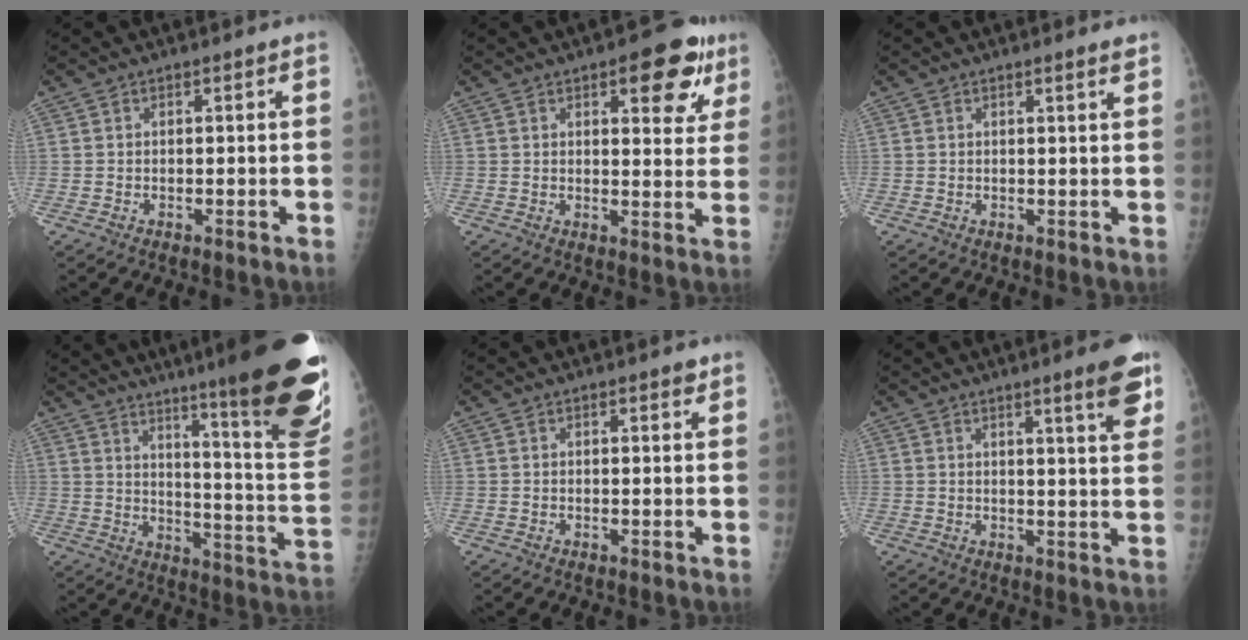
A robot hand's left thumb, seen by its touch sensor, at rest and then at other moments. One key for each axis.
{"total": 10.5, "fx": 5.5, "fy": 4.4, "fz": 7.8, "tx": -0.055, "ty": -0.019, "tz": 0.063}
{"total": 1.6, "fx": 1.2, "fy": -0.2, "fz": 1.0, "tx": -0.012, "ty": -0.005, "tz": 0.017}
{"total": 27.8, "fx": 18.4, "fy": 2.8, "fz": 20.7, "tx": -0.231, "ty": -0.105, "tz": 0.253}
{"total": 1.4, "fx": 0.9, "fy": 0.4, "fz": 0.9, "tx": -0.008, "ty": -0.004, "tz": 0.011}
{"total": 7.1, "fx": 4.3, "fy": 0.5, "fz": 5.7, "tx": -0.069, "ty": -0.025, "tz": 0.057}